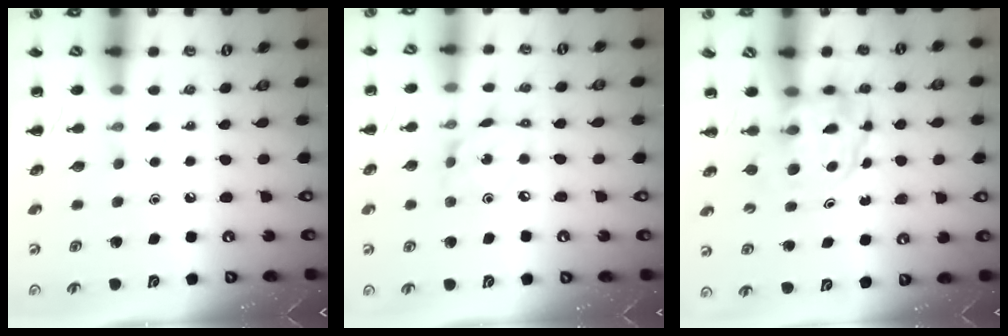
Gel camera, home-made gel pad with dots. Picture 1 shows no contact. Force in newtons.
{"total": 4.5, "press": 4.5, "slide": 0.6}
{"total": 3.6, "press": 3.6, "slide": 0.3}